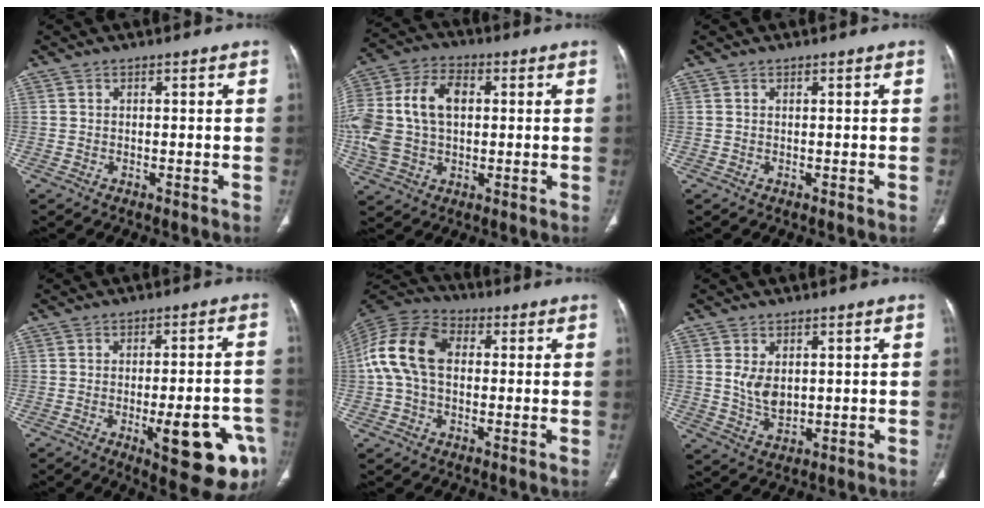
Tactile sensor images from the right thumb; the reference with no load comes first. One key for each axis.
{"total": 18.0, "fx": 1.3, "fy": 12.1, "fz": 13.2, "tx": -0.294, "ty": 0.022, "tz": 0.025}
{"total": 0.0}
{"total": 15.3, "fx": -5.8, "fy": 4.4, "fz": 13.4, "tx": -0.132, "ty": 0.019, "tz": -0.062}
{"total": 13.9, "fx": 1.3, "fy": 9.4, "fz": 10.2, "tx": -0.202, "ty": 0.035, "tz": 0.015}
{"total": 5.4, "fx": 1.2, "fy": 3.4, "fz": 4.0, "tx": -0.064, "ty": -0.015, "tz": 0.032}